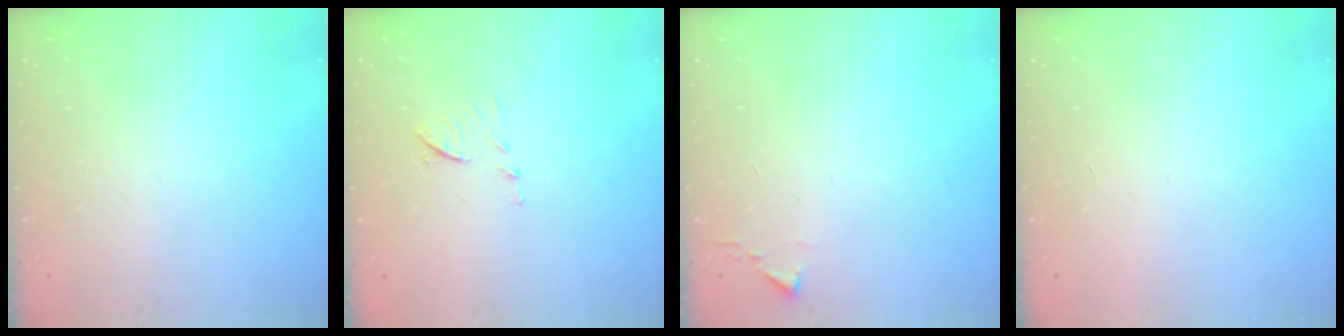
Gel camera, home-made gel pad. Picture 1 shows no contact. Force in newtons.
{"total": 6.6, "press": 6.6, "slide": 0.5}
{"total": 2.4, "press": 2.4, "slide": 0.3}
{"total": 1.5, "press": 1.5, "slide": 0.1}